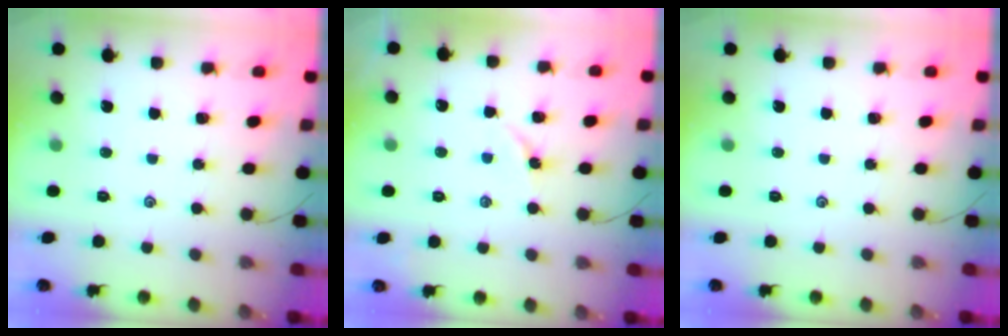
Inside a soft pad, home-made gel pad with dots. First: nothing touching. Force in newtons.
{"total": 2.7, "press": 2.7, "slide": 0.5}
{"total": 0.0}